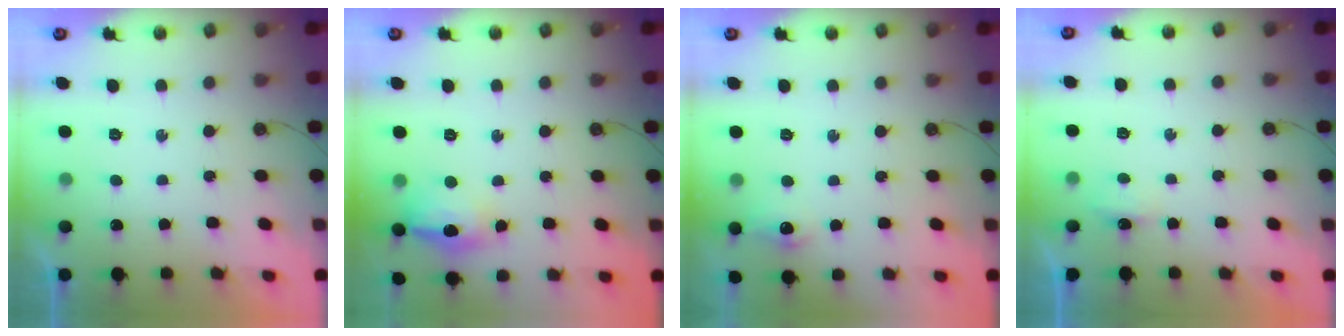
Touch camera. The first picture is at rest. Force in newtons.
{"total": 14.0, "press": 13.9, "slide": 1.5}
{"total": 7.4, "press": 7.4, "slide": 0.8}
{"total": 3.0, "press": 2.9, "slide": 0.5}